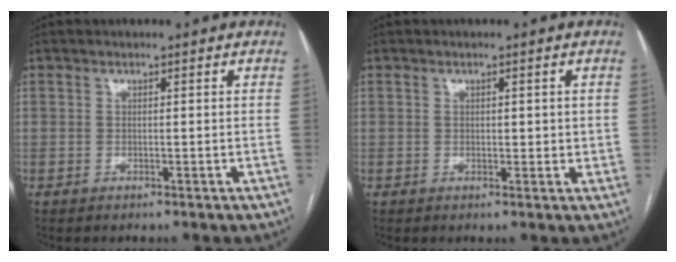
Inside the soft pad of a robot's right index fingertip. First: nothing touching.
{"total": 1.8, "force": [0.3, 1.1, 1.4], "torque": [-0.015, -0.001, 0.004]}